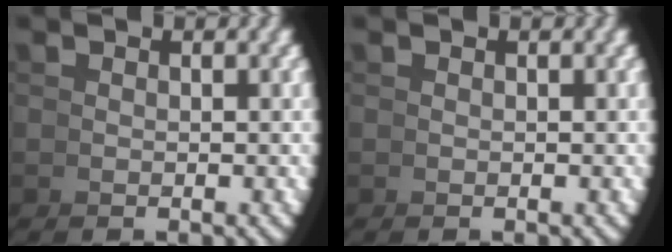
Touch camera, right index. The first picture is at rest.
{"total": 0.0}